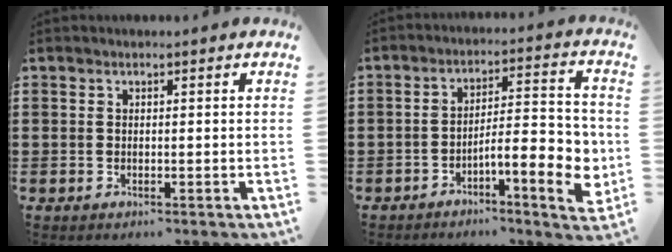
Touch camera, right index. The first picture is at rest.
{"total": 9.0, "force": [-3.1, 2.5, 8.1], "torque": [-0.110, -0.010, -0.054]}